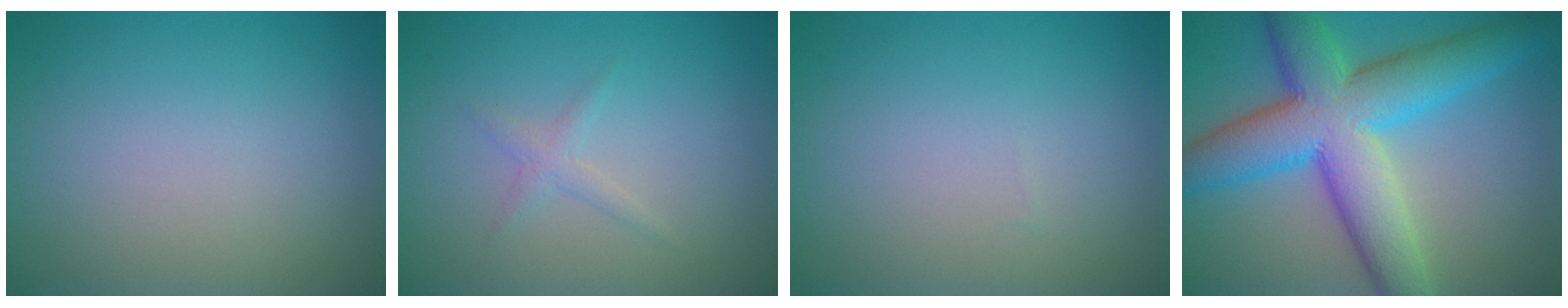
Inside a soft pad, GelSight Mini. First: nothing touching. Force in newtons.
{"total": 1.2, "press": 1.2, "slide": 0.0}
{"total": 0.0}
{"total": 11.1, "press": 11.1, "slide": 0.2}